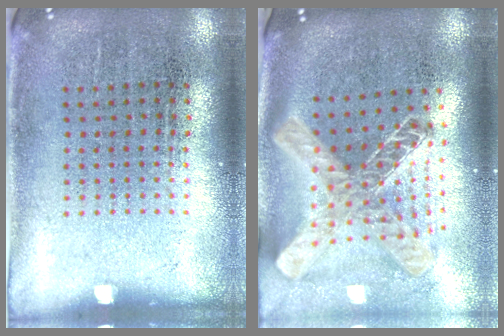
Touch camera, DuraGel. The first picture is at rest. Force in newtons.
{"total": 2.2, "press": 1.7, "slide": 1.4}